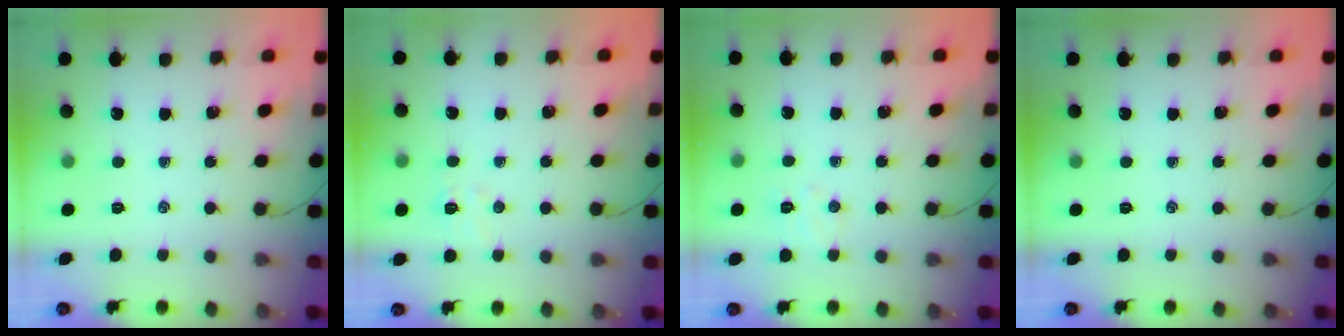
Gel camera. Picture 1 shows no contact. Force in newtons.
{"total": 5.4, "press": 5.3, "slide": 0.8}
{"total": 4.5, "press": 4.4, "slide": 1.0}
{"total": 0.0}